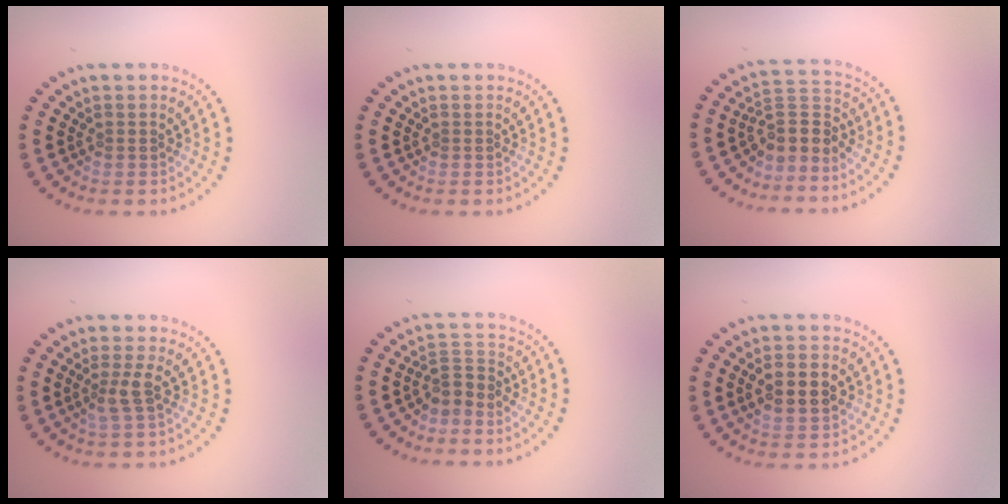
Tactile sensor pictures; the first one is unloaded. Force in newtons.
{"total": 0.0}
{"total": 3.0, "press": 2.3, "slide": 2.0}
{"total": 1.9, "press": 1.4, "slide": 1.3}
{"total": 2.2, "press": 1.5, "slide": 1.7}
{"total": 3.4, "press": 3.4, "slide": 0.1}